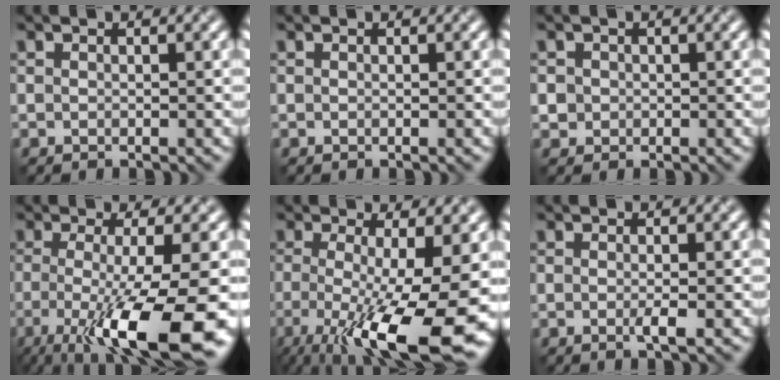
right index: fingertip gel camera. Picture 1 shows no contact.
{"total": 0.0}
{"total": 1.1, "force": [-0.2, 1.0, 0.0], "torque": [0.010, -0.006, 0.001]}
{"total": 11.8, "force": [-4.0, 2.6, 10.9], "torque": [-0.144, -0.021, -0.062]}
{"total": 13.0, "force": [-4.0, 3.3, 11.9], "torque": [-0.174, -0.027, -0.057]}
{"total": 1.2, "force": [-0.5, 0.1, 1.1], "torque": [-0.017, -0.004, -0.009]}